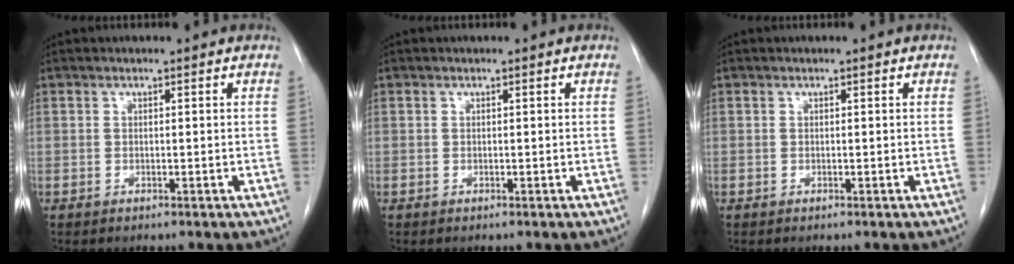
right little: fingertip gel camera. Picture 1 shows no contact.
{"total": 0.0}
{"total": 0.0}